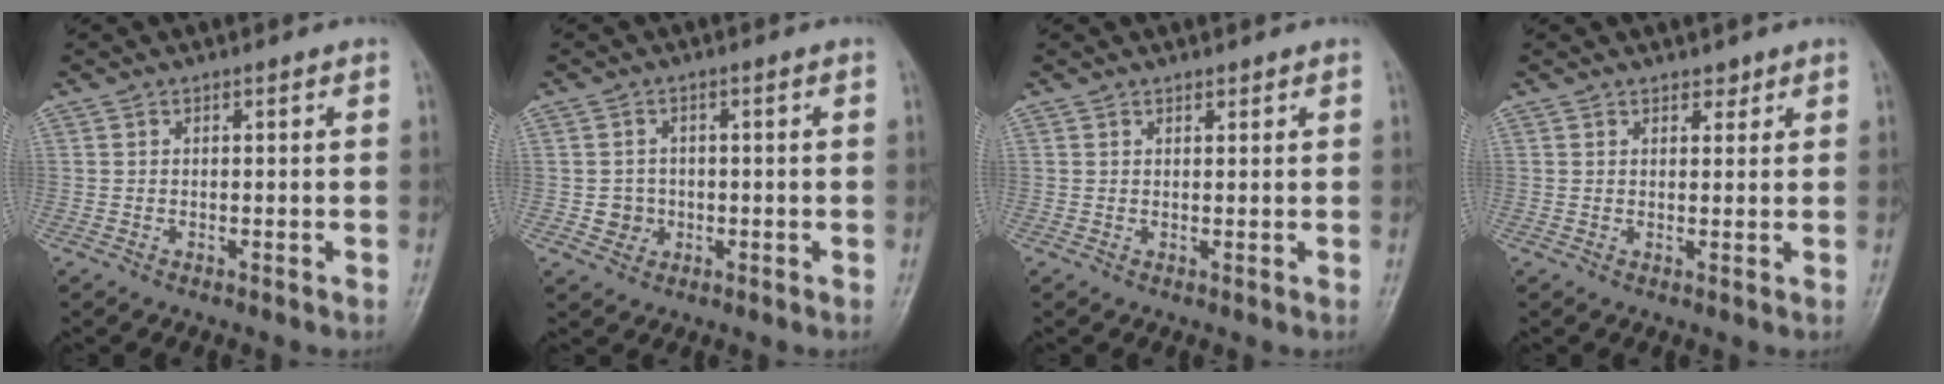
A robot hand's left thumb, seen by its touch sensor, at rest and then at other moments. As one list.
[{"total": 3.0, "force": [-0.4, 2.9, 0.6], "torque": [0.010, 0.008, -0.006]}, {"total": 0.9, "force": [0.8, 0.3, 0.2], "torque": [-0.002, -0.006, 0.011]}, {"total": 1.7, "force": [1.3, 0.9, 0.5], "torque": [0.005, -0.008, 0.016]}]